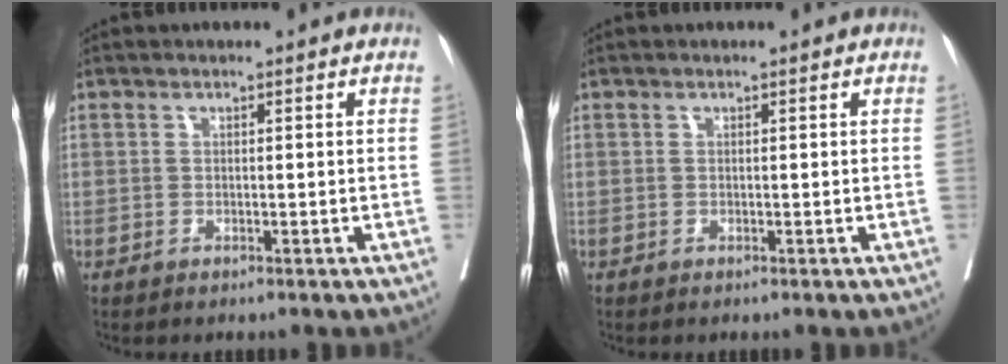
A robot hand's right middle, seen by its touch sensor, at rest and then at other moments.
{"total": 0.0}